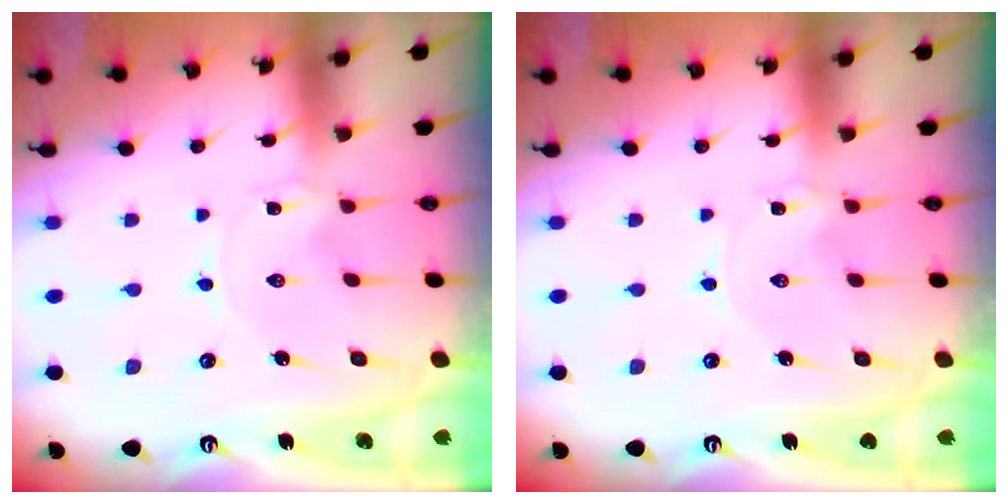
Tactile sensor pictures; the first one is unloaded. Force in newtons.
{"total": 0.0}